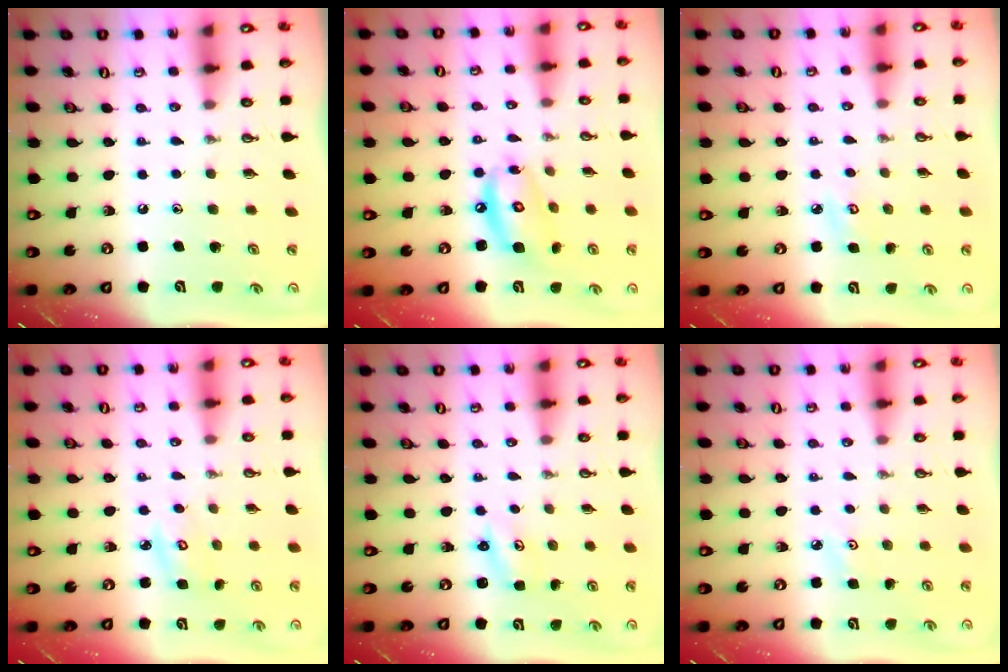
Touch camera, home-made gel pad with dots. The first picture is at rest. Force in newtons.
{"total": 11.2, "press": 11.1, "slide": 1.2}
{"total": 4.4, "press": 4.4, "slide": 0.4}
{"total": 4.9, "press": 4.8, "slide": 0.6}
{"total": 2.1, "press": 2.0, "slide": 0.3}
{"total": 3.3, "press": 3.2, "slide": 0.5}